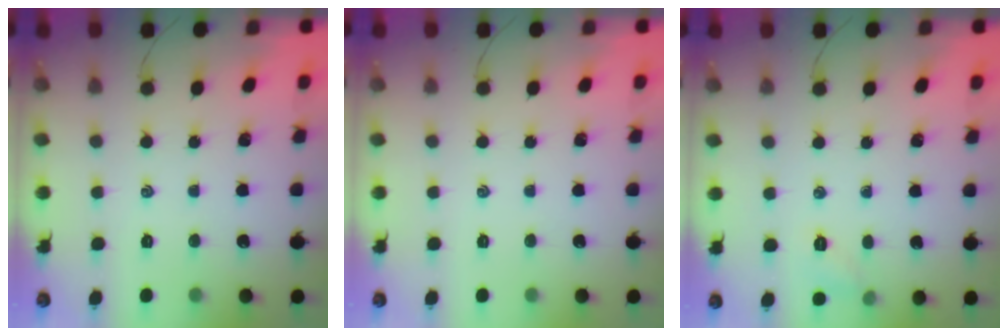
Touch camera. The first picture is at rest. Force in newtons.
{"total": 0.0}
{"total": 5.1, "press": 4.9, "slide": 1.5}